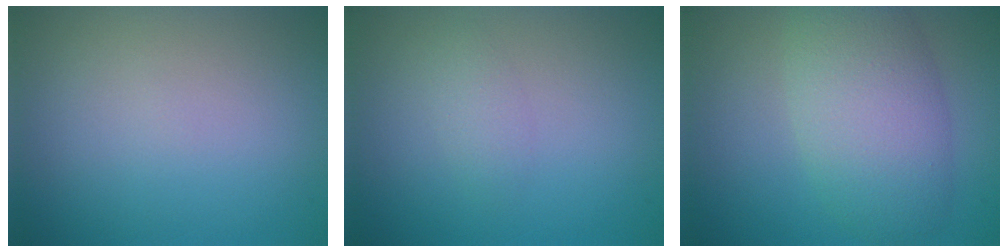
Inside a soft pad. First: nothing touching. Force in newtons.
{"total": 1.1, "press": 1.1, "slide": 0.1}
{"total": 6.6, "press": 6.5, "slide": 0.4}